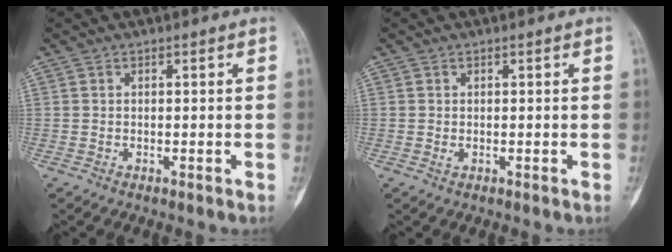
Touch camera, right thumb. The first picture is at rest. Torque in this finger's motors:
{"motor_torque": [0.24, 0.06, 0.04, -0.16, 0.09]}